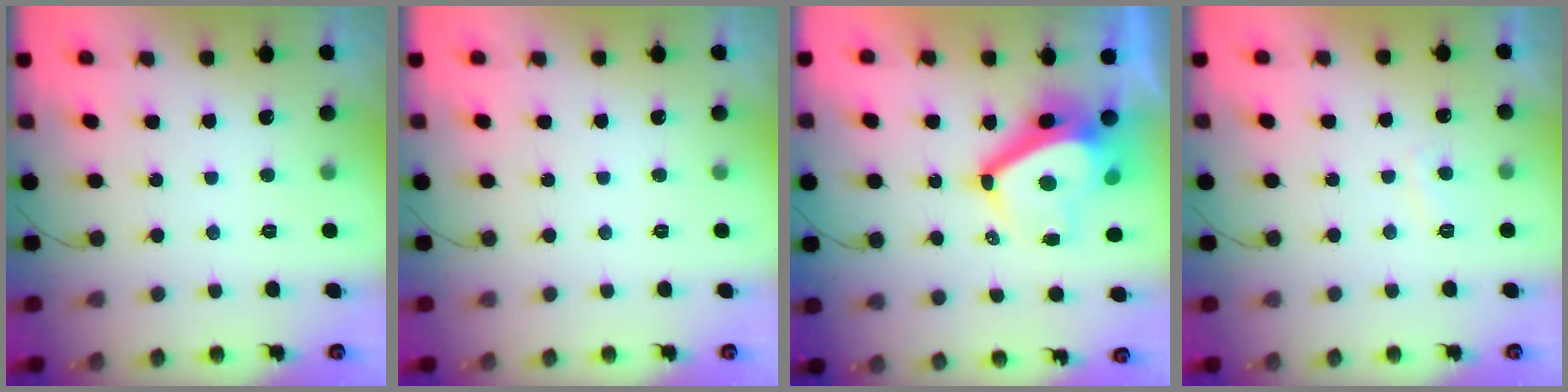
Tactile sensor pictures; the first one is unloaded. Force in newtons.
{"total": 0.0}
{"total": 12.4, "press": 12.4, "slide": 1.3}
{"total": 2.8, "press": 2.7, "slide": 0.7}